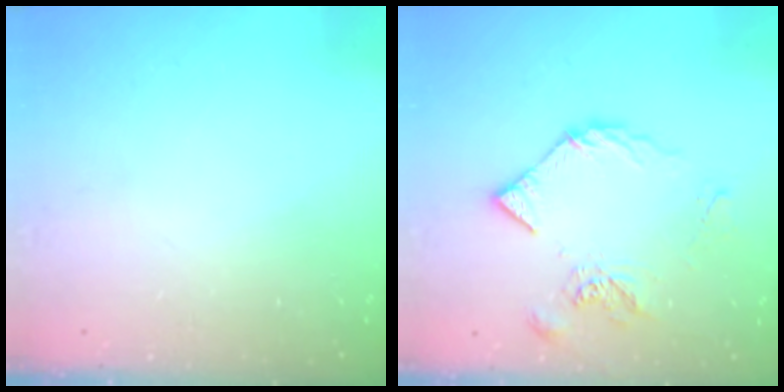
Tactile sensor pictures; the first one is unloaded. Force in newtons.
{"total": 9.0, "press": 9.0, "slide": 0.9}